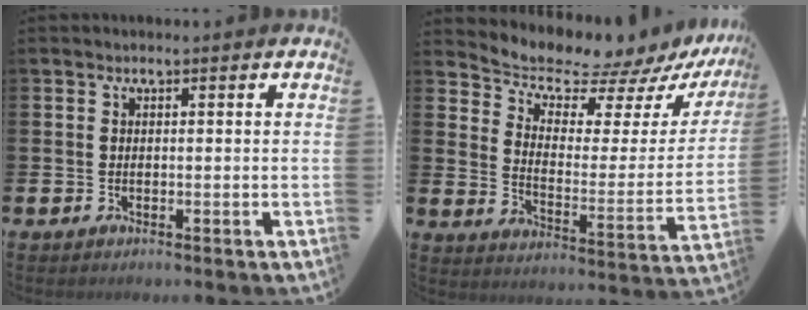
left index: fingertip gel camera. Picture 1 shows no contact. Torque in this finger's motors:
{"motor_torque": [-0.20, -0.08, 0.39, 0.01]}